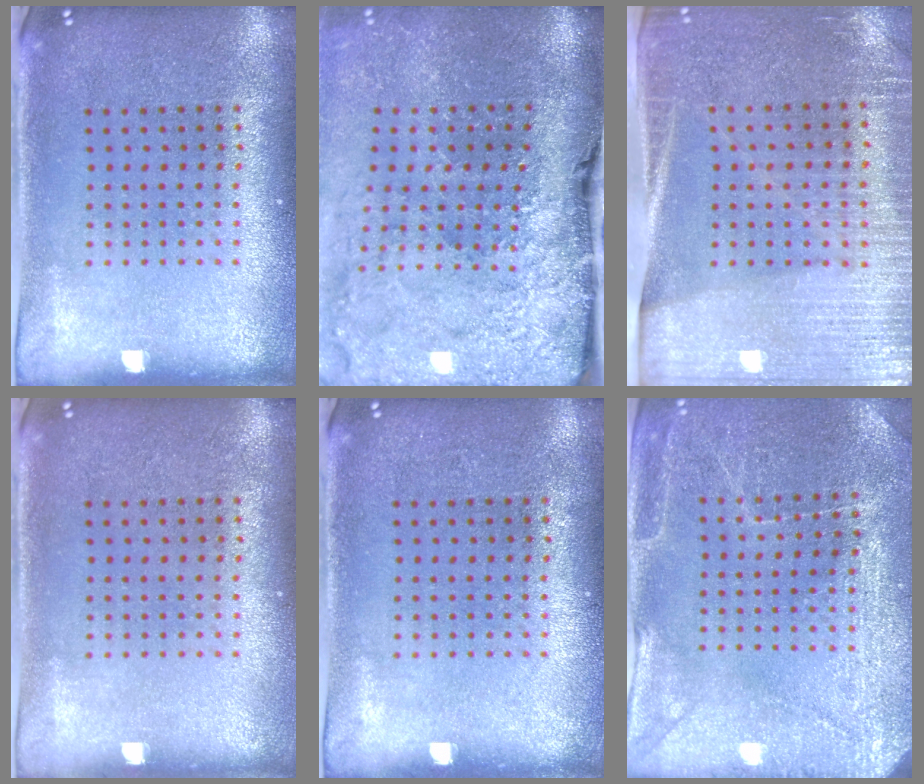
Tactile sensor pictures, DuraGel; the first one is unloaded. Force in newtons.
{"total": 4.7, "press": 3.6, "slide": 2.9}
{"total": 3.1, "press": 2.9, "slide": 1.2}
{"total": 0.0}
{"total": 0.0}
{"total": 2.9, "press": 2.9, "slide": 0.2}